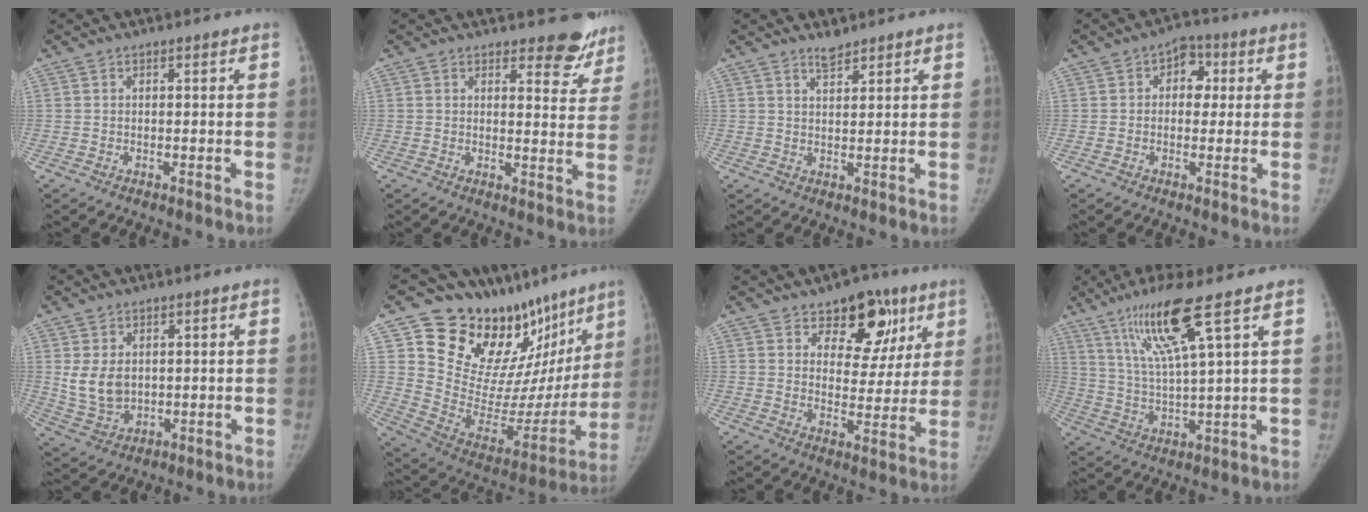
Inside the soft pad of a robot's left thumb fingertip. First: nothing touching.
{"total": 7.9, "force": [6.8, 3.2, 2.4], "torque": [0.014, -0.051, 0.069]}
{"total": 2.6, "force": [2.3, 0.9, 0.8], "torque": [-0.003, -0.018, 0.040]}
{"total": 5.7, "force": [1.2, 4.3, 3.5], "torque": [-0.008, 0.006, 0.008]}
{"total": 7.4, "force": [1.3, 5.5, 4.8], "torque": [-0.072, -0.014, 0.043]}
{"total": 27.5, "force": [19.3, 14.8, 12.6], "torque": [-0.141, -0.105, 0.298]}
{"total": 13.3, "force": [7.5, 8.2, 7.2], "torque": [-0.038, -0.033, 0.109]}
{"total": 12.9, "force": [7.3, 0.3, 10.6], "torque": [-0.208, -0.034, 0.149]}